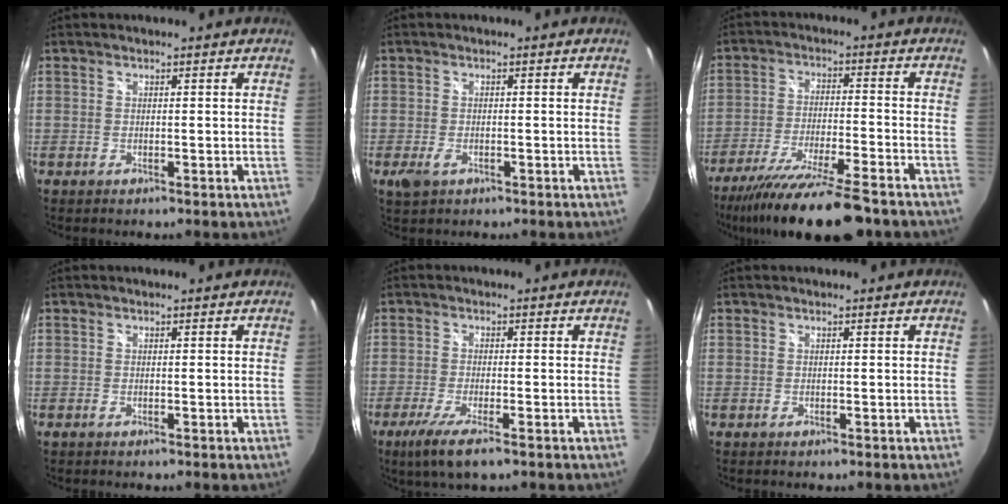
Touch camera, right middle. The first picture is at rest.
{"total": 3.1, "force": [-1.5, 1.8, 2.0], "torque": [-0.043, -0.008, -0.026]}
{"total": 17.6, "force": [-14.4, 1.7, 9.9], "torque": [-0.195, -0.038, -0.238]}
{"total": 0.0}
{"total": 6.7, "force": [-4.1, 0.6, 5.2], "torque": [-0.116, -0.025, -0.072]}
{"total": 0.0}